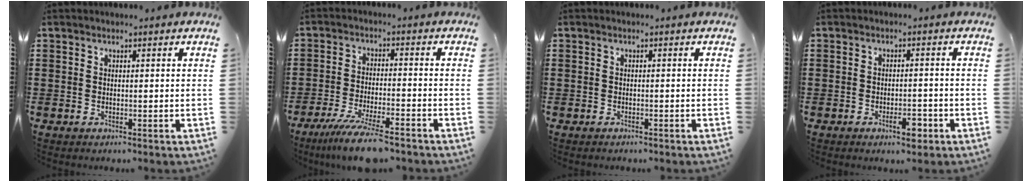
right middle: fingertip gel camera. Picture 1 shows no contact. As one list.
[{"total": 8.1, "force": [-6.5, 0.6, 4.9], "torque": [-0.096, -0.009, -0.119]}, {"total": 0.7, "force": [-0.6, 0.3, 0.0], "torque": [-0.001, 0.000, -0.012]}, {"total": 3.4, "force": [-1.9, 1.3, 2.4], "torque": [-0.039, 0.006, -0.035]}]